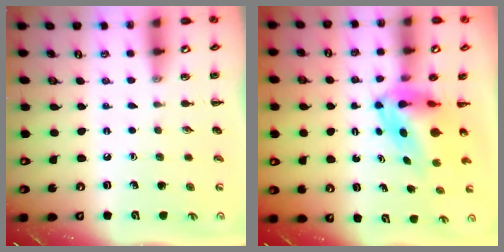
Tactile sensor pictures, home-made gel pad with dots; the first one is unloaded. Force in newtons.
{"total": 5.9, "press": 5.7, "slide": 1.6}